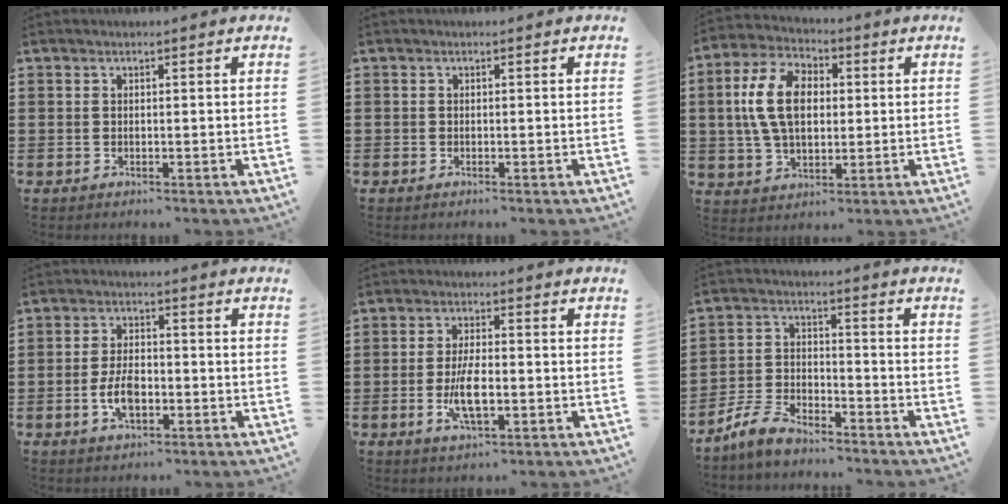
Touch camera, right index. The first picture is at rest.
{"total": 0.0}
{"total": 10.7, "force": [1.3, 6.5, 8.4], "torque": [-0.200, 0.013, 0.017]}
{"total": 5.4, "force": [-1.6, 2.7, 4.3], "torque": [-0.105, -0.004, -0.033]}
{"total": 6.5, "force": [-1.5, 2.2, 5.9], "torque": [-0.128, -0.010, -0.030]}
{"total": 6.5, "force": [-5.8, 1.5, 2.4], "torque": [-0.067, 0.002, -0.117]}